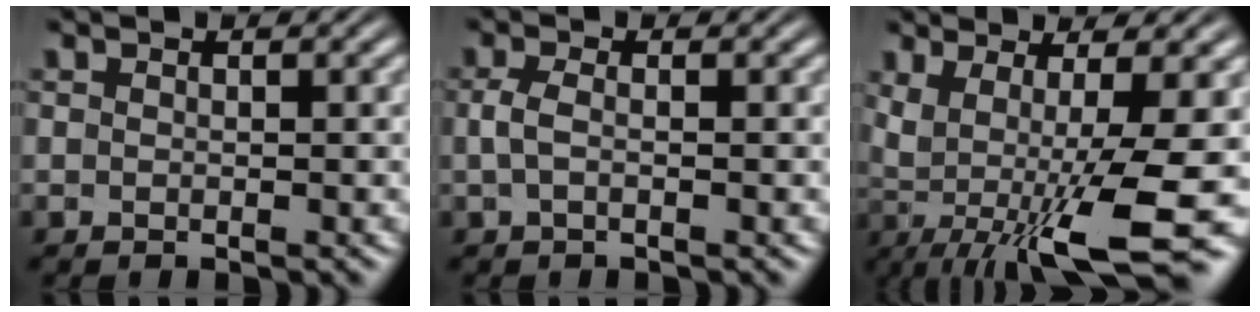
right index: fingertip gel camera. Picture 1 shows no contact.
{"total": 1.6, "force": [-0.1, 0.4, 1.6], "torque": [-0.039, -0.002, -0.001]}
{"total": 11.0, "force": [-0.9, 5.4, 9.6], "torque": [-0.161, -0.023, -0.008]}